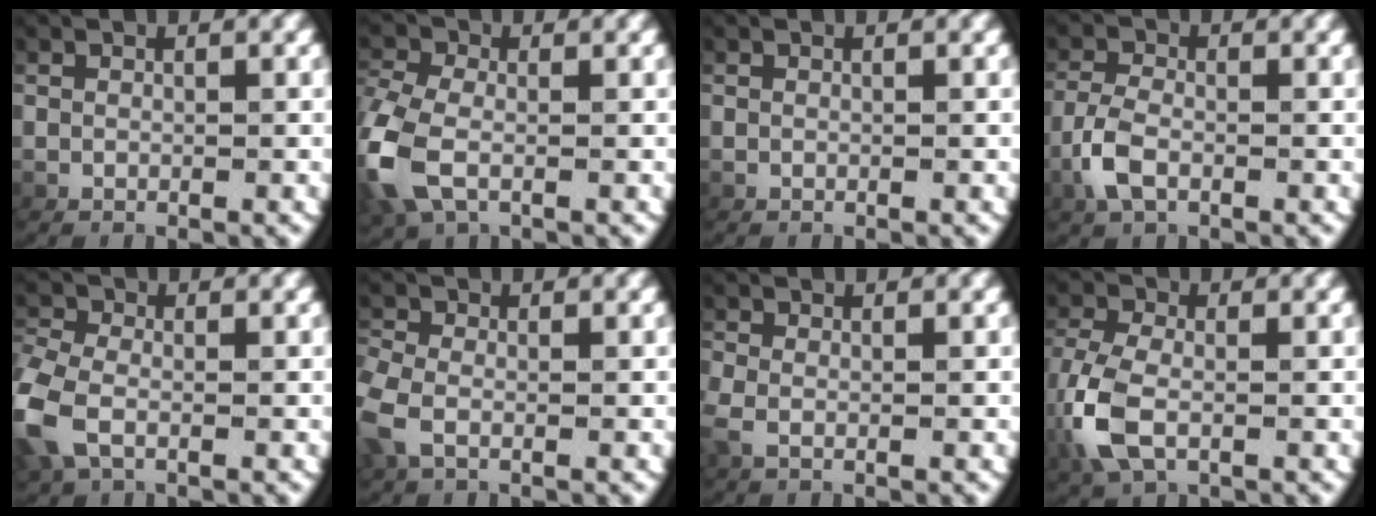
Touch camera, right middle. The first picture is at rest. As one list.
[{"total": 4.2, "force": [-0.7, 2.7, 3.1], "torque": [-0.111, -0.017, 0.001]}, {"total": 0.0}, {"total": 2.5, "force": [-0.8, 1.2, 2.0], "torque": [-0.054, -0.002, -0.011]}, {"total": 3.3, "force": [-0.6, 2.3, 2.3], "torque": [-0.086, -0.013, 0.000]}, {"total": 1.2, "force": [-0.3, 0.0, 1.1], "torque": [-0.046, -0.006, 0.008]}, {"total": 1.0, "force": [-0.1, 0.3, 0.9], "torque": [-0.035, -0.005, 0.003]}, {"total": 4.3, "force": [-0.5, 2.6, 3.5], "torque": [-0.105, -0.011, 0.003]}]